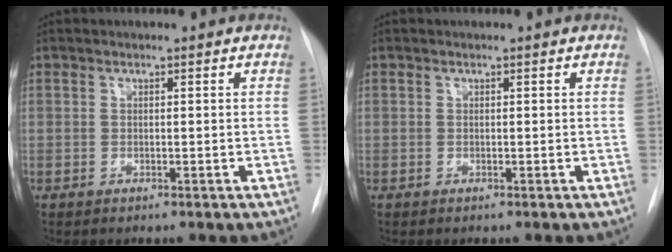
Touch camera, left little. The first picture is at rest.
{"total": 0.0}